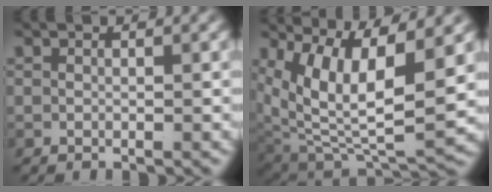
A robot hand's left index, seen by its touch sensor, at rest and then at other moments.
{"total": 11.0, "force": [0.9, 6.7, 8.7], "torque": [-0.168, -0.048, 0.040]}